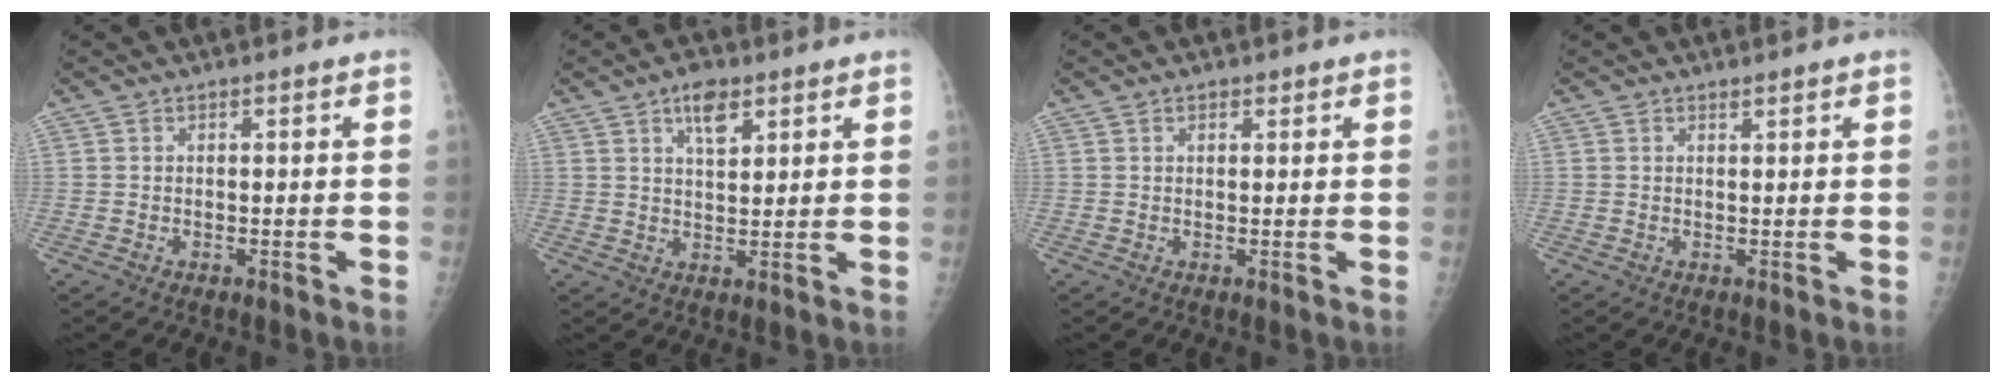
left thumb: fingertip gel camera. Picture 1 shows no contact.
{"total": 5.6, "force": [3.2, 2.5, 3.8], "torque": [-0.048, -0.017, 0.052]}
{"total": 1.3, "force": [0.9, 0.7, 0.6], "torque": [-0.002, -0.004, 0.011]}
{"total": 0.7, "force": [0.7, 0.1, 0.1], "torque": [-0.003, -0.006, 0.010]}